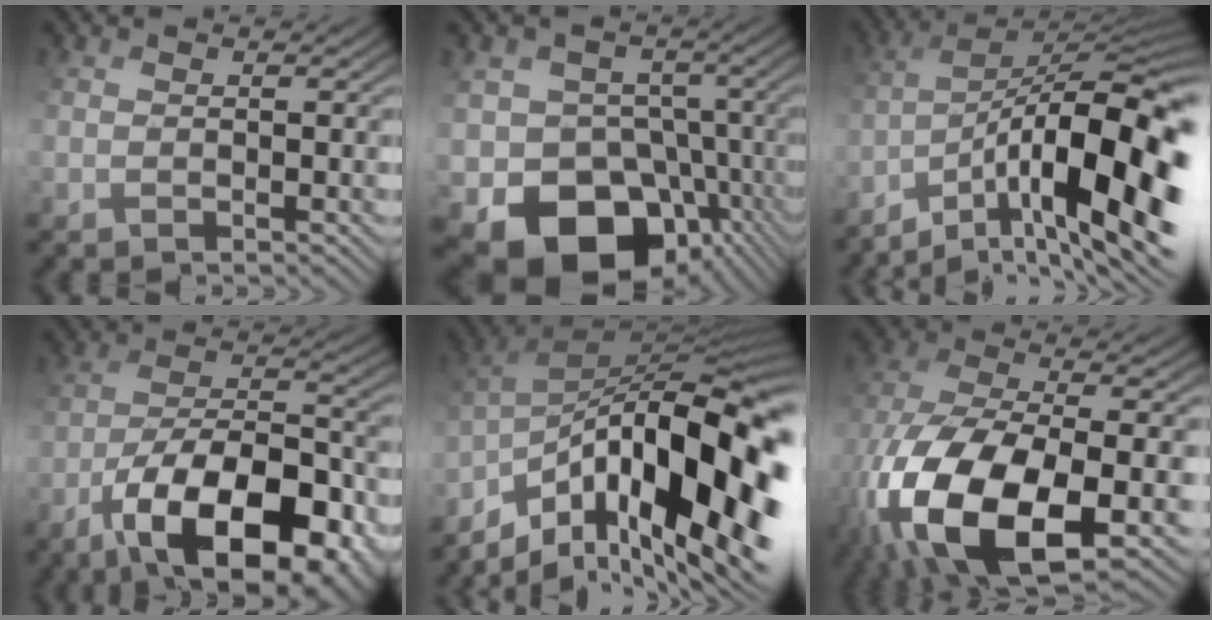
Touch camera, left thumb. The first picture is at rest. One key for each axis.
{"total": 15.2, "fx": -6.0, "fy": 12.3, "fz": 6.8, "tx": -0.123, "ty": -0.029, "tz": -0.097}
{"total": 18.0, "fx": -8.5, "fy": 6.0, "fz": 14.6, "tx": -0.247, "ty": -0.011, "tz": -0.151}
{"total": 17.8, "fx": -10.0, "fy": 7.6, "fz": 12.6, "tx": -0.200, "ty": -0.019, "tz": -0.156}
{"total": 19.0, "fx": -7.6, "fy": 7.9, "fz": 15.5, "tx": -0.270, "ty": -0.012, "tz": -0.128}
{"total": 19.3, "fx": -8.1, "fy": 9.5, "fz": 14.7, "tx": -0.330, "ty": -0.069, "tz": -0.109}